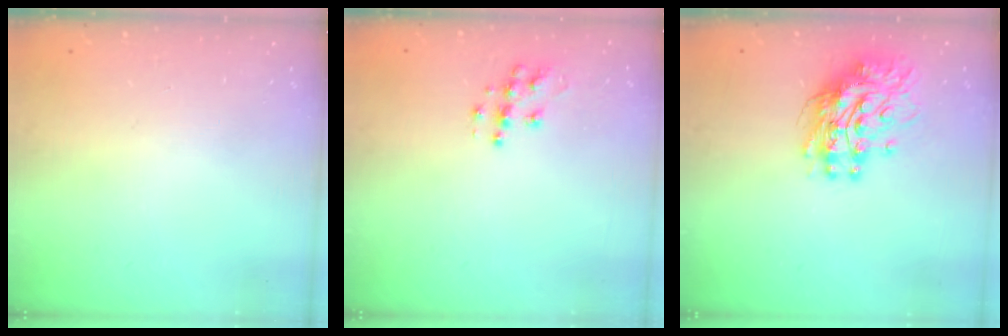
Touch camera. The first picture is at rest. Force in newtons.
{"total": 8.8, "press": 8.8, "slide": 0.4}
{"total": 11.1, "press": 11.1, "slide": 1.0}